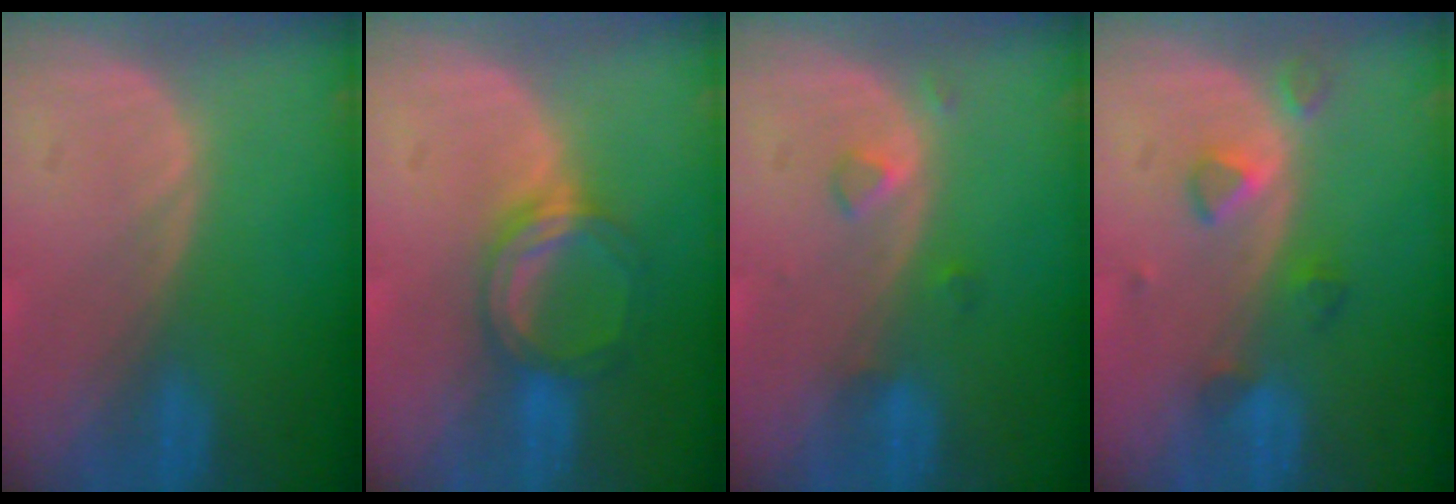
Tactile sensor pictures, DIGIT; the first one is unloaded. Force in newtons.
{"total": 5.2, "press": 4.9, "slide": 1.7}
{"total": 1.8, "press": 1.8, "slide": 0.1}
{"total": 3.5, "press": 3.4, "slide": 0.8}